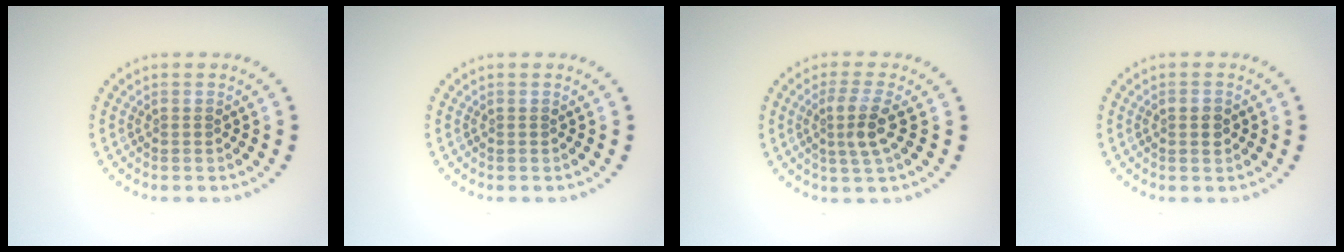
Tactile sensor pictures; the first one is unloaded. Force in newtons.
{"total": 0.0}
{"total": 2.9, "press": 2.4, "slide": 1.6}
{"total": 1.9, "press": 1.9, "slide": 0.2}